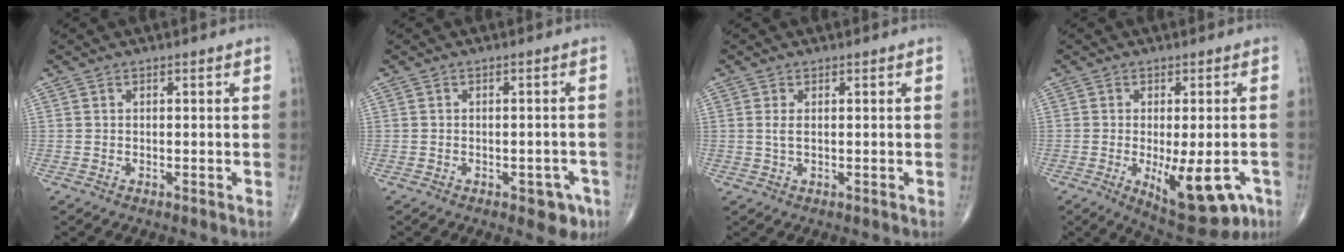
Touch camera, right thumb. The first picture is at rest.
{"total": 4.7, "force": [-2.4, 2.5, 3.2], "torque": [-0.016, 0.010, -0.027]}
{"total": 1.1, "force": [0.2, 0.4, 1.0], "torque": [-0.026, 0.001, 0.006]}
{"total": 13.4, "force": [-4.6, 5.3, 11.4], "torque": [-0.144, -0.007, -0.050]}